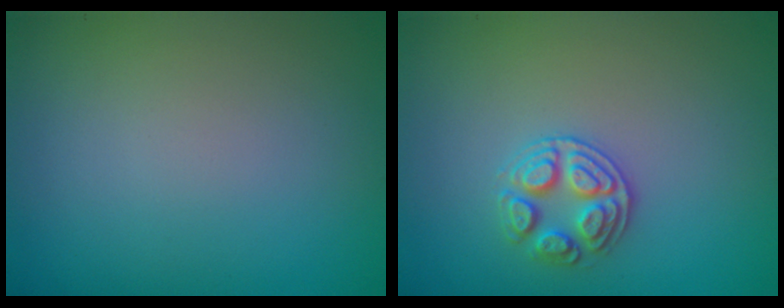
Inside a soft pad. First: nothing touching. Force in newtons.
{"total": 2.6, "press": 2.6, "slide": 0.6}